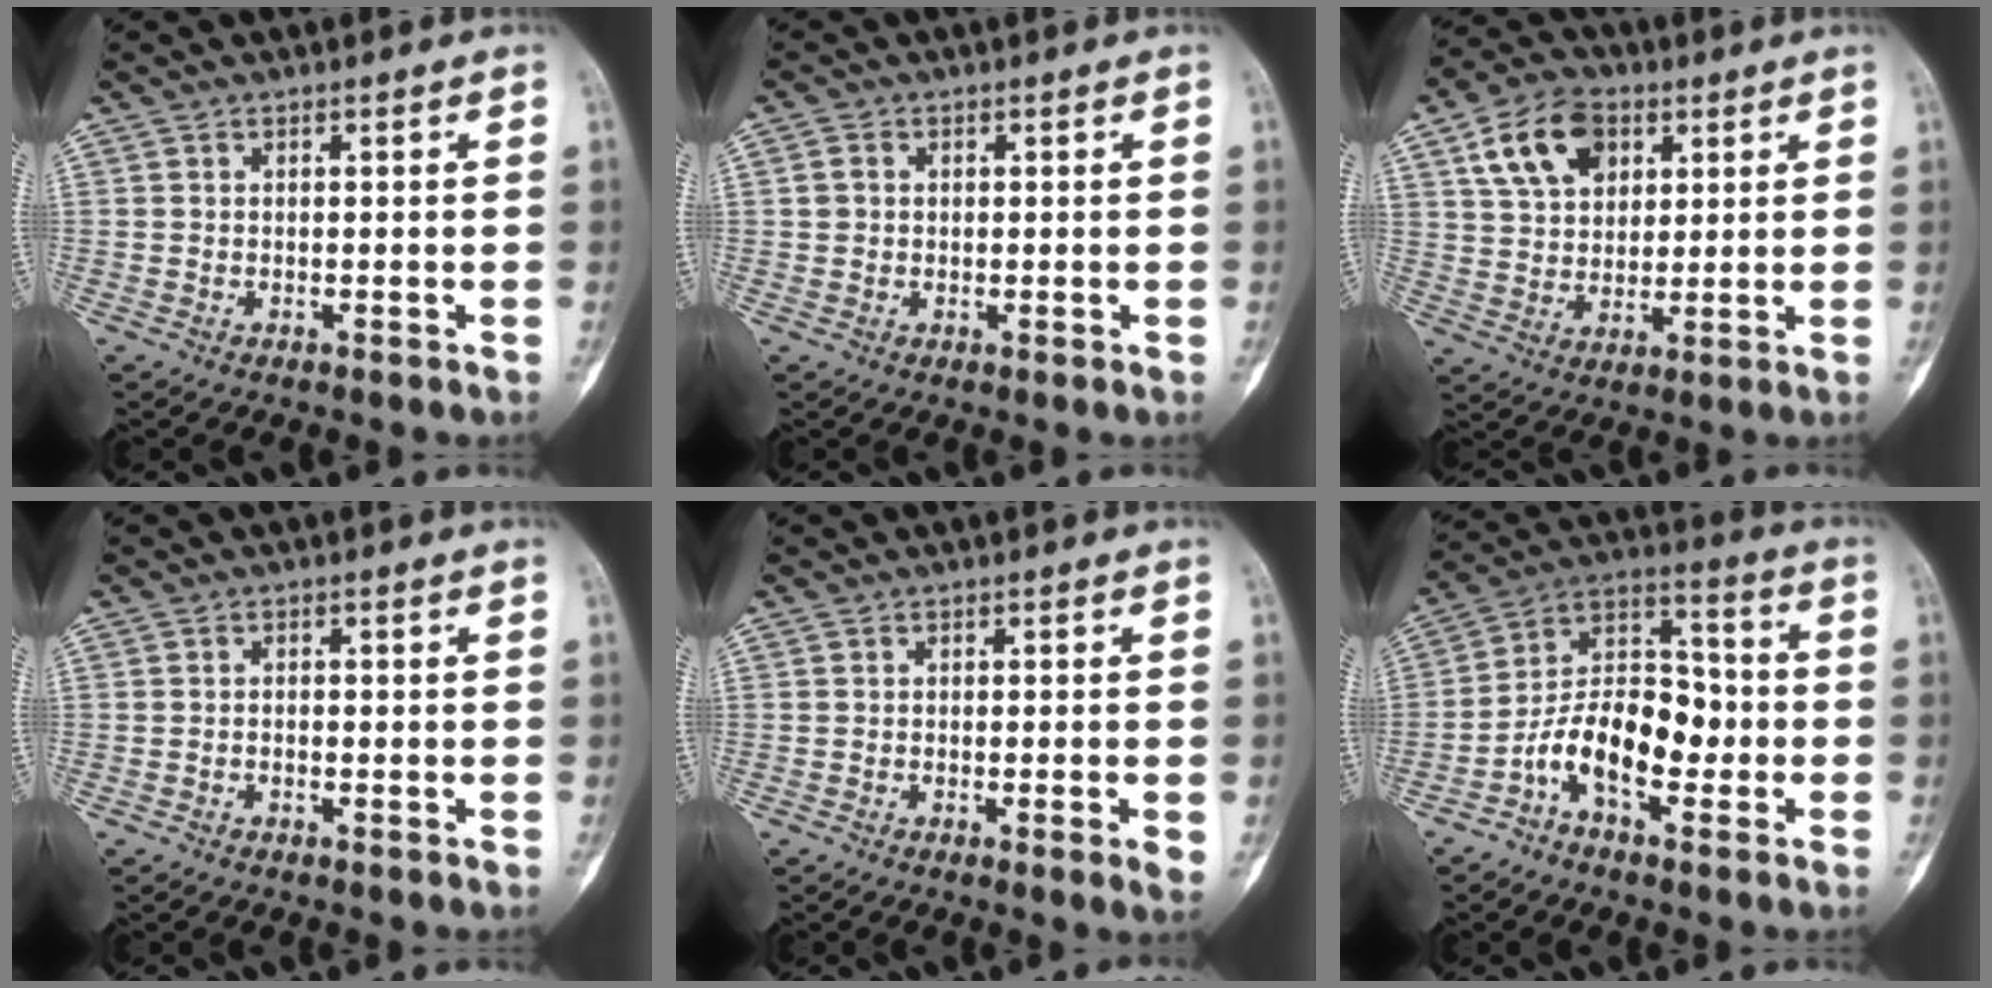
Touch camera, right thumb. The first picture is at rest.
{"total": 2.1, "force": [0.3, 1.9, 0.8], "torque": [-0.009, 0.001, 0.006]}
{"total": 12.1, "force": [5.2, 8.3, 7.1], "torque": [-0.100, -0.006, 0.092]}
{"total": 0.7, "force": [-0.3, 0.4, 0.5], "torque": [-0.010, 0.004, -0.007]}
{"total": 2.9, "force": [-0.7, 0.3, 2.8], "torque": [-0.047, -0.008, -0.010]}
{"total": 13.8, "force": [-4.5, 7.9, 10.4], "torque": [-0.160, 0.056, -0.086]}